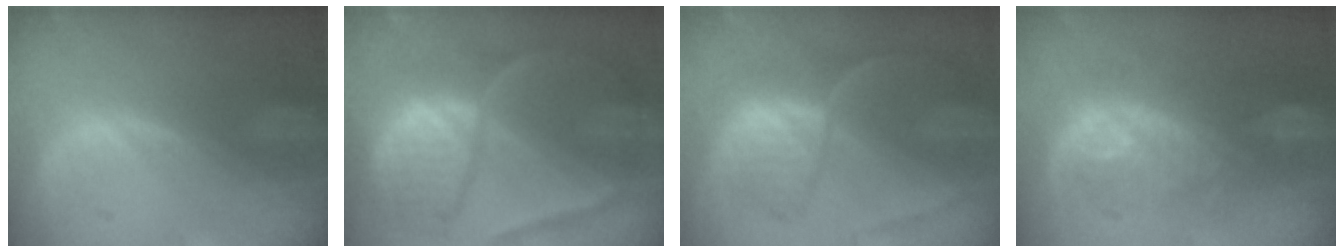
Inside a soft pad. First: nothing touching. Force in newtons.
{"total": 10.8, "press": 10.7, "slide": 1.1}
{"total": 9.1, "press": 7.7, "slide": 5.0}
{"total": 9.7, "press": 9.7, "slide": 0.7}